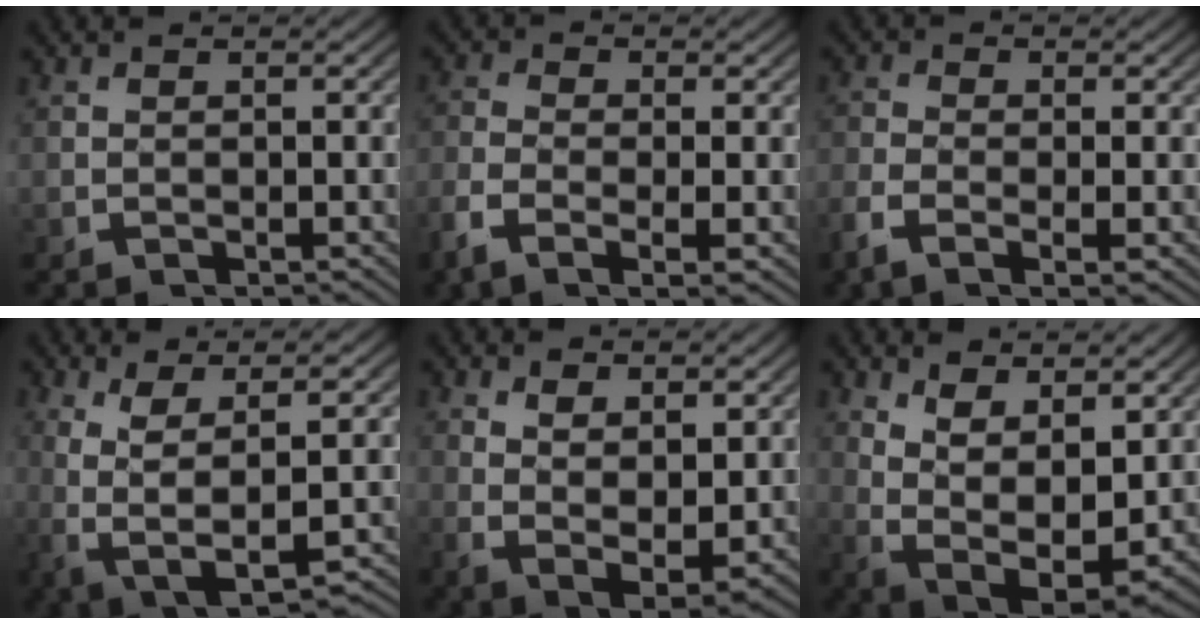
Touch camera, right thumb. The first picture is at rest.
{"total": 3.7, "force": [-1.2, 1.5, 3.2], "torque": [-0.079, -0.008, -0.022]}
{"total": 2.8, "force": [-1.0, 0.9, 2.4], "torque": [-0.061, -0.007, -0.020]}
{"total": 8.1, "force": [-1.1, 3.9, 7.0], "torque": [-0.160, -0.030, 0.007]}
{"total": 6.3, "force": [0.0, 4.1, 4.9], "torque": [-0.108, -0.037, 0.020]}
{"total": 10.3, "force": [-0.6, 7.1, 7.4], "torque": [-0.167, -0.058, 0.010]}